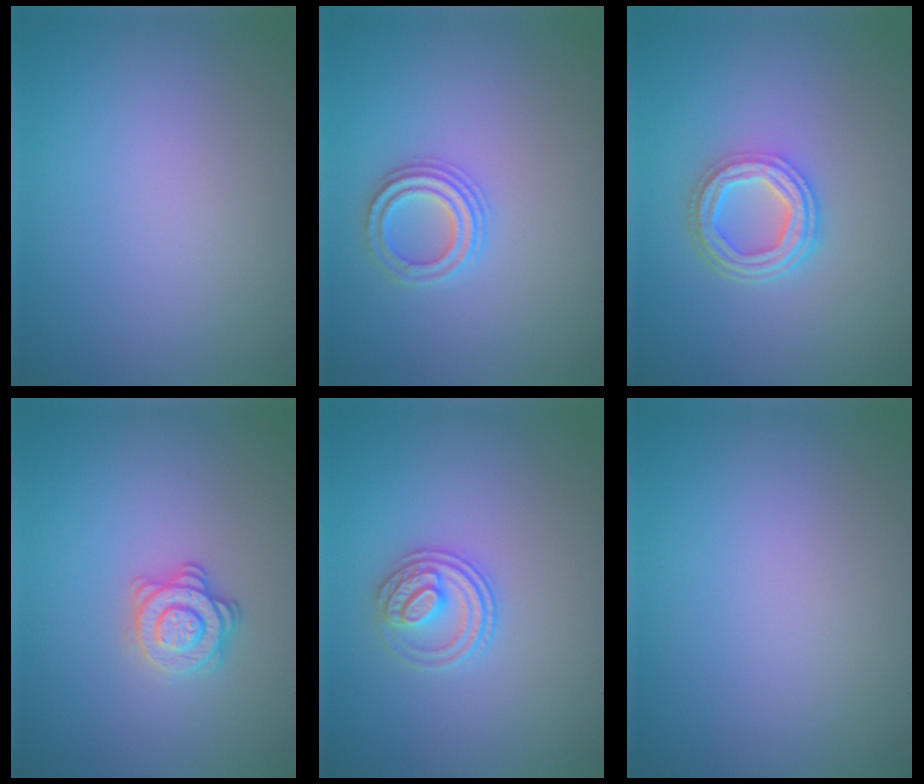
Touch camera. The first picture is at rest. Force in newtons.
{"total": 2.3, "press": 2.2, "slide": 0.8}
{"total": 4.2, "press": 3.2, "slide": 2.6}
{"total": 2.8, "press": 2.5, "slide": 1.2}
{"total": 2.8, "press": 2.7, "slide": 1.0}
{"total": 0.0}